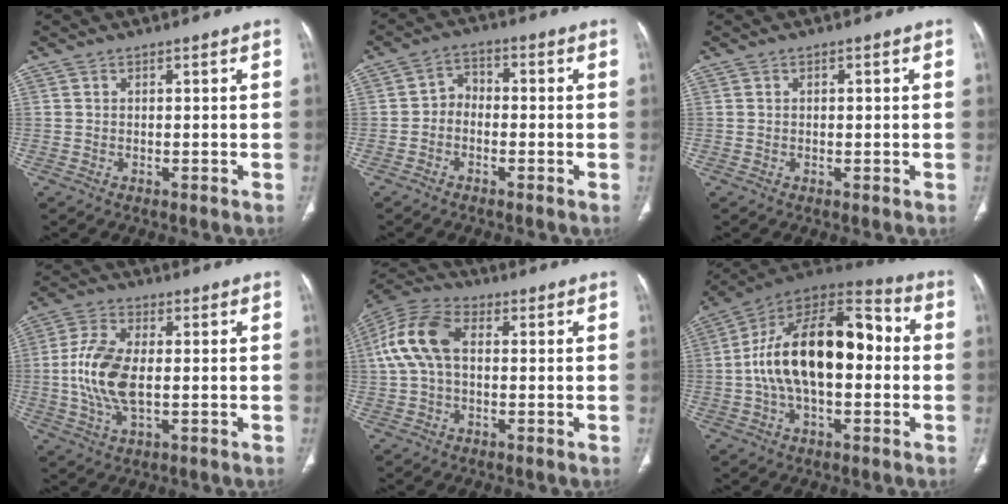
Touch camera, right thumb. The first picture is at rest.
{"total": 4.0, "force": [-1.2, 3.1, 2.2], "torque": [-0.023, 0.024, -0.034]}
{"total": 1.0, "force": [0.2, 0.4, 0.9], "torque": [-0.016, 0.001, 0.005]}
{"total": 11.1, "force": [-0.2, 5.4, 9.7], "torque": [-0.214, 0.003, -0.004]}
{"total": 11.6, "force": [1.2, 7.2, 9.0], "torque": [-0.197, 0.034, 0.017]}
{"total": 22.7, "force": [0.2, 11.9, 19.3], "torque": [-0.321, 0.044, -0.004]}